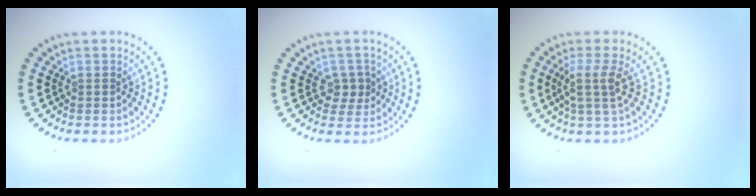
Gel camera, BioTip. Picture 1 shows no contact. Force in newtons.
{"total": 1.8, "press": 1.6, "slide": 0.8}
{"total": 2.4, "press": 1.8, "slide": 1.5}